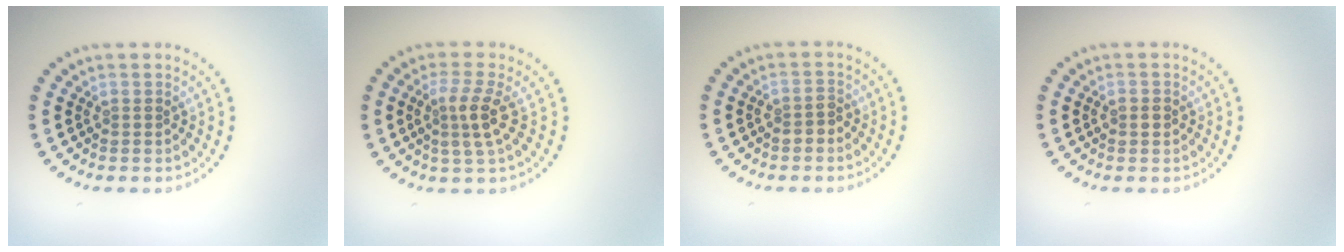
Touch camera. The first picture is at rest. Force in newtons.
{"total": 2.9, "press": 2.5, "slide": 1.5}
{"total": 1.3, "press": 1.2, "slide": 0.5}
{"total": 1.5, "press": 1.5, "slide": 0.2}